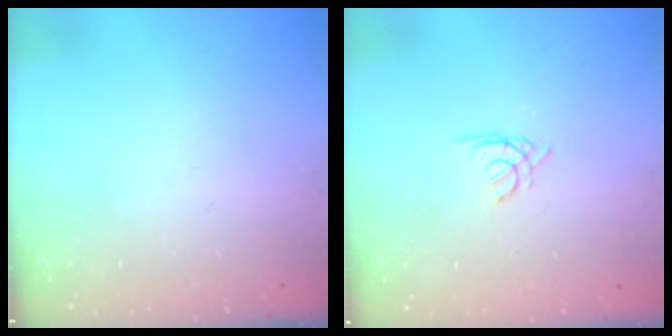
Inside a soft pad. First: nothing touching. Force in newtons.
{"total": 0.5, "press": 0.4, "slide": 0.3}